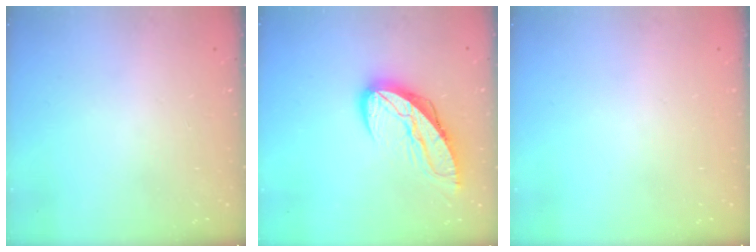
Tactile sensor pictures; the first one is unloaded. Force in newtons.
{"total": 11.1, "press": 11.1, "slide": 1.1}
{"total": 0.0}